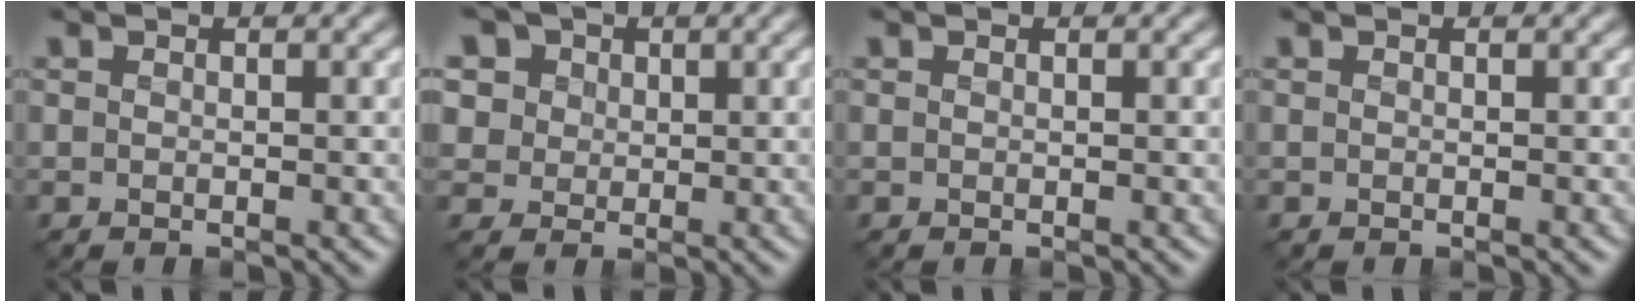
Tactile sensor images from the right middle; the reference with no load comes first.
{"total": 8.3, "force": [4.3, 6.3, 3.3], "torque": [-0.082, 0.019, 0.052]}
{"total": 0.0}
{"total": 0.0}